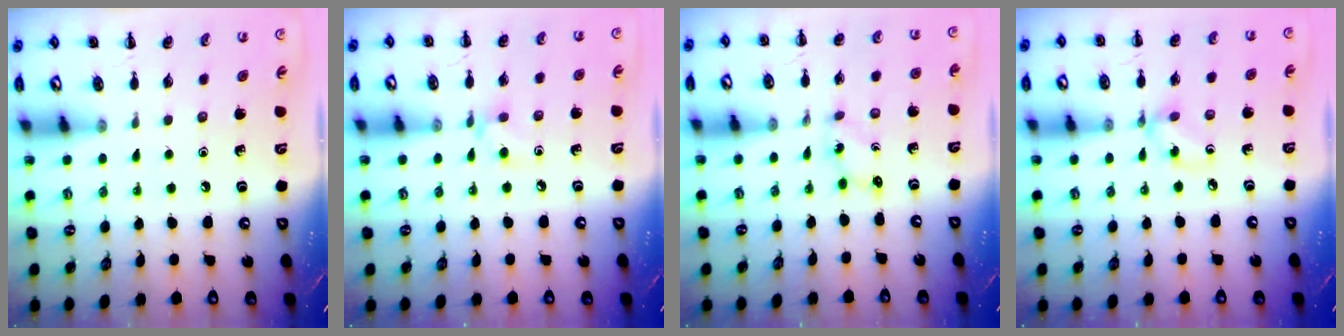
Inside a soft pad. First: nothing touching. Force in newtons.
{"total": 5.9, "press": 5.6, "slide": 1.8}
{"total": 2.0, "press": 2.0, "slide": 0.6}
{"total": 2.9, "press": 2.9, "slide": 0.3}